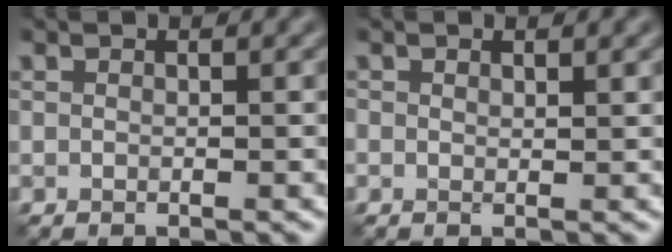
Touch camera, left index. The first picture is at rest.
{"total": 0.8, "force": [0.4, 0.4, 0.5], "torque": [-0.007, 0.001, 0.008]}